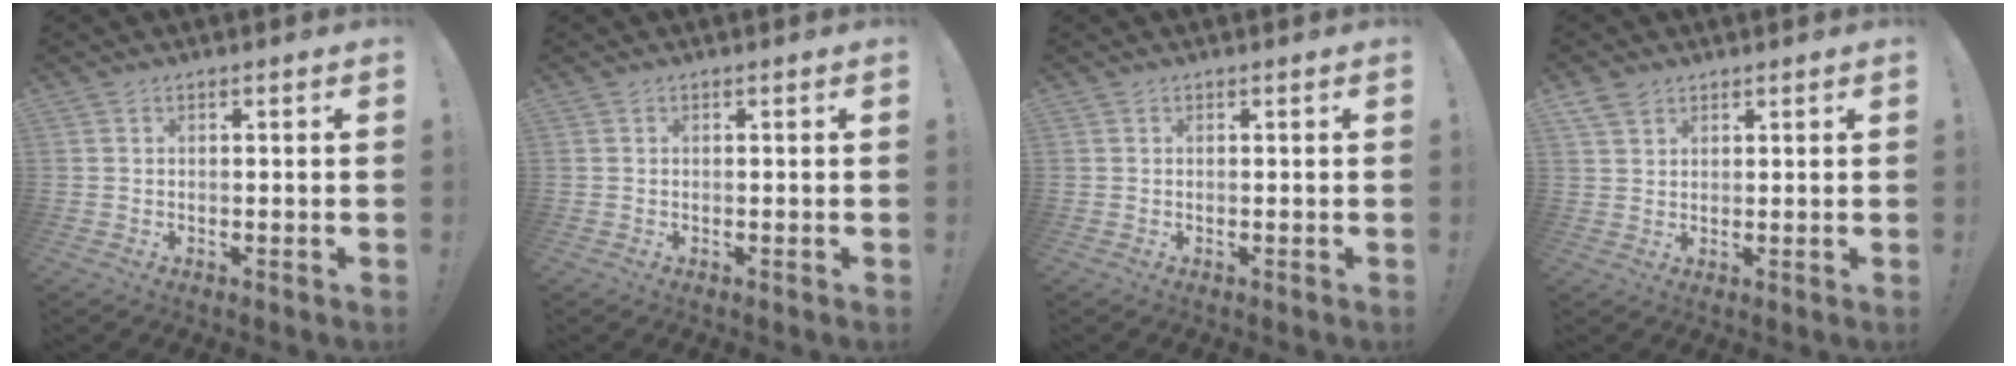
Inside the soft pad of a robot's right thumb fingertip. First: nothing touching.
{"total": 0.0}
{"total": 0.0}
{"total": 3.6, "force": [2.6, 2.2, 1.2], "torque": [-0.016, -0.012, 0.048]}